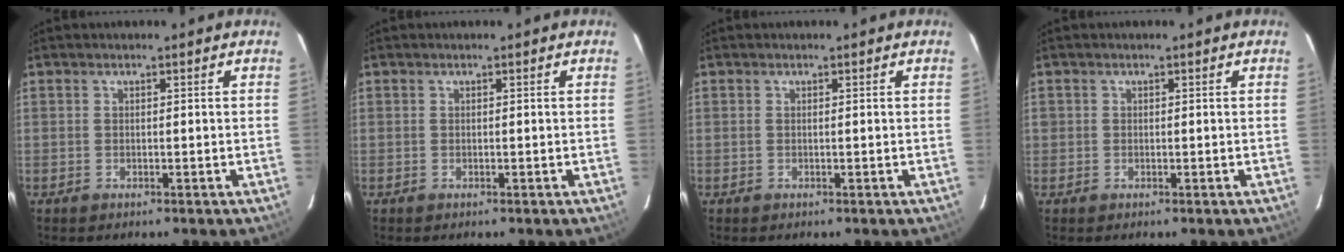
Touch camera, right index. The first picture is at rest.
{"total": 0.0}
{"total": 0.0}
{"total": 0.7, "force": [-0.1, 0.7, -0.1], "torque": [0.004, -0.001, -0.002]}